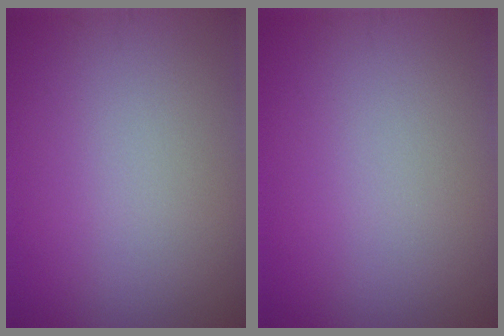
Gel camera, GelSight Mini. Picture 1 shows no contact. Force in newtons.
{"total": 0.0}